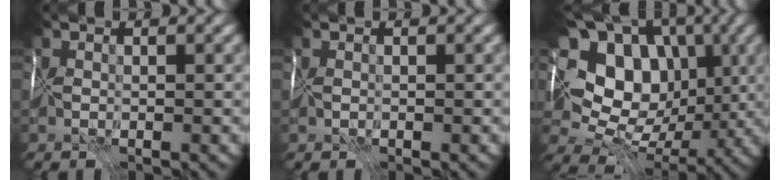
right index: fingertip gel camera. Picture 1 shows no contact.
{"total": 0.0}
{"total": 10.7, "force": [2.7, 8.2, 6.3], "torque": [-0.095, 0.011, 0.050]}